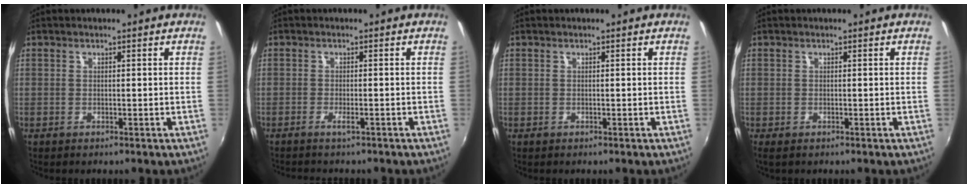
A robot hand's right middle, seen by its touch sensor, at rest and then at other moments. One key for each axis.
{"total": 1.6, "fx": -1.4, "fy": 0.1, "fz": 0.8, "tx": -0.020, "ty": 0.003, "tz": -0.025}
{"total": 0.0}
{"total": 0.9, "fx": -0.5, "fy": 0.4, "fz": 0.6, "tx": -0.014, "ty": -0.004, "tz": -0.006}